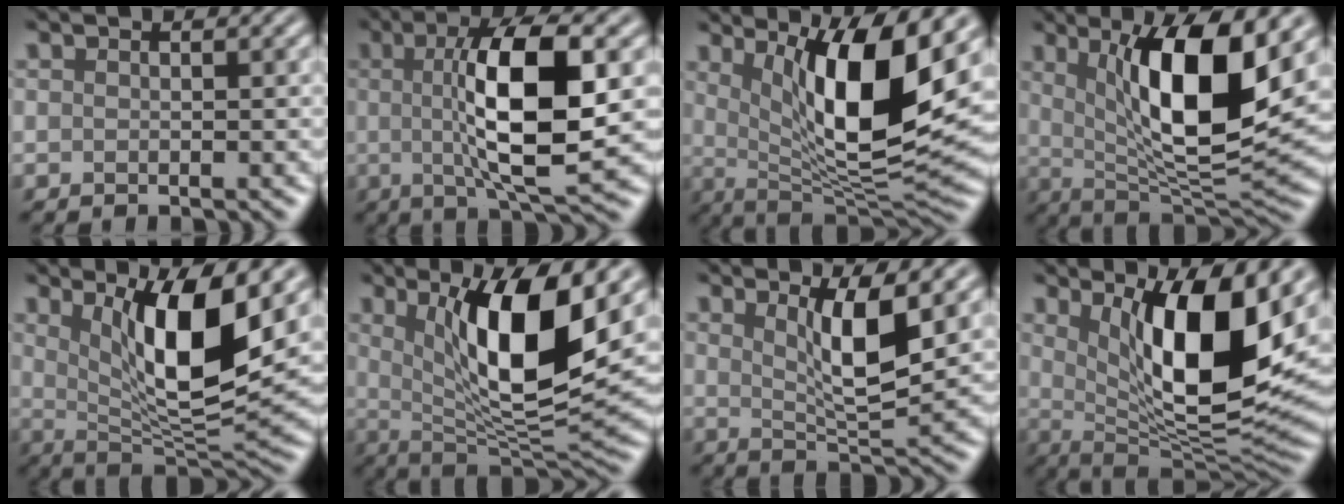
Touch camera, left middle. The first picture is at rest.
{"total": 10.0, "force": [0.7, 2.7, 9.6], "torque": [-0.151, -0.002, 0.016]}
{"total": 11.2, "force": [3.2, 3.1, 10.3], "torque": [-0.153, -0.015, 0.060]}
{"total": 11.1, "force": [2.8, 3.2, 10.3], "torque": [-0.153, -0.014, 0.055]}
{"total": 9.5, "force": [3.1, 2.5, 8.6], "torque": [-0.134, -0.022, 0.061]}
{"total": 10.7, "force": [2.8, 3.0, 9.9], "torque": [-0.148, -0.016, 0.056]}
{"total": 5.4, "force": [1.9, 1.2, 4.9], "torque": [-0.083, -0.009, 0.036]}
{"total": 11.7, "force": [3.5, 3.7, 10.5], "torque": [-0.155, -0.014, 0.063]}